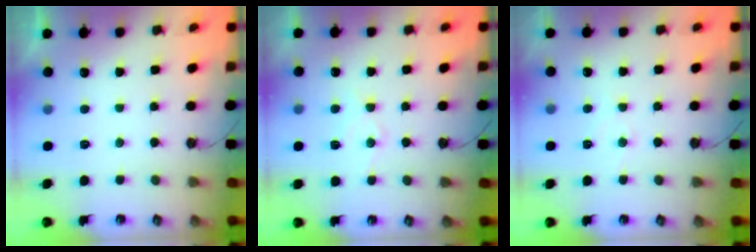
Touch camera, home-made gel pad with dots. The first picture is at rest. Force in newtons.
{"total": 8.4, "press": 8.4, "slide": 0.6}
{"total": 4.4, "press": 4.3, "slide": 0.6}